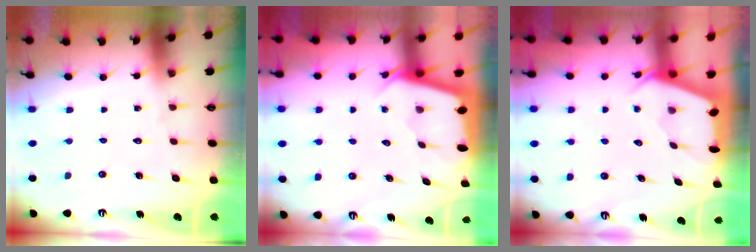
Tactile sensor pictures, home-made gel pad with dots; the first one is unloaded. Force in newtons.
{"total": 2.1, "press": 2.1, "slide": 0.2}
{"total": 2.2, "press": 2.2, "slide": 0.4}